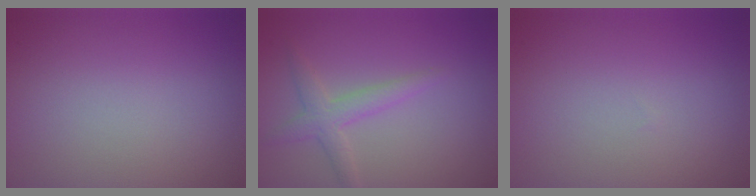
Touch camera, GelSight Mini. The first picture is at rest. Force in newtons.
{"total": 2.3, "press": 2.3, "slide": 0.0}
{"total": 0.0}